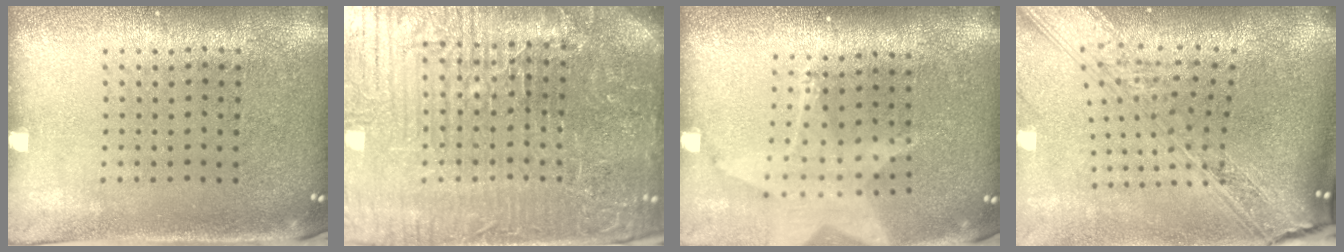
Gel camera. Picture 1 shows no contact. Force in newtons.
{"total": 6.7, "press": 6.0, "slide": 2.9}
{"total": 1.9, "press": 1.5, "slide": 1.2}
{"total": 3.8, "press": 2.8, "slide": 2.6}